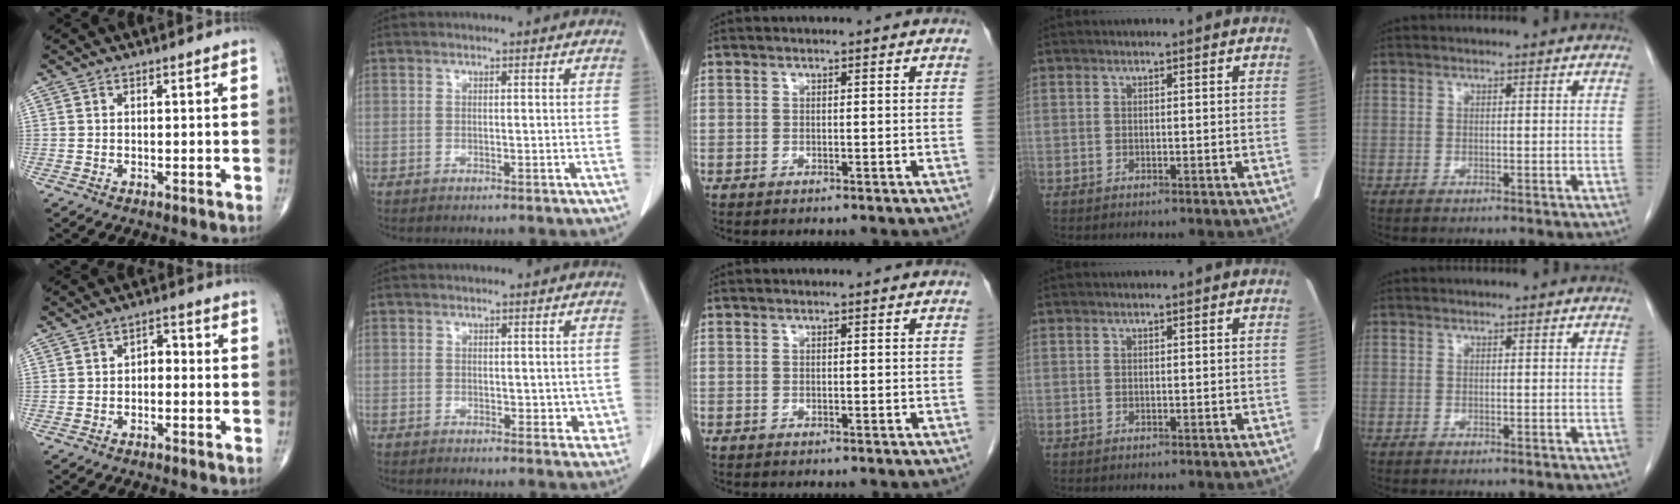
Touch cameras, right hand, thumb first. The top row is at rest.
{"thumb": {"total": 2.9, "force": [-0.5, 2.0, 2.1], "torque": [-0.015, 0.017, -0.017]}, "index": {"total": 3.0, "force": [0.3, 2.1, 2.2], "torque": [-0.009, -0.004, 0.006]}}